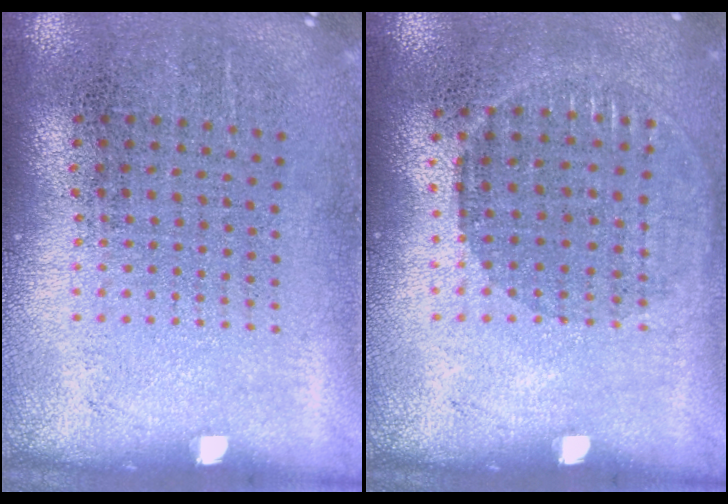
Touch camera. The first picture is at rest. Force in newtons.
{"total": 0.9, "press": 0.8, "slide": 0.3}